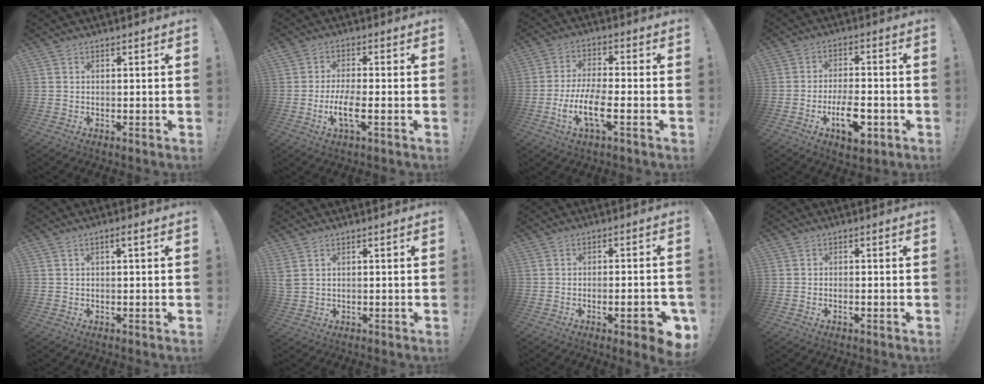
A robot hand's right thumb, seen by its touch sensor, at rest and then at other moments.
{"total": 7.2, "force": [-1.8, 1.8, 6.7], "torque": [-0.142, -0.012, -0.035]}
{"total": 11.2, "force": [-3.7, 3.5, 10.0], "torque": [-0.204, -0.006, -0.068]}
{"total": 11.0, "force": [-4.2, 4.9, 8.9], "torque": [-0.140, 0.010, -0.071]}
{"total": 1.7, "force": [0.1, 0.3, 1.7], "torque": [-0.029, 0.002, 0.000]}
{"total": 2.7, "force": [1.3, 1.4, 1.9], "torque": [-0.050, -0.002, 0.025]}
{"total": 6.4, "force": [-2.5, 1.3, 5.8], "torque": [-0.074, 0.005, -0.036]}
{"total": 0.7, "force": [-0.5, 0.1, 0.5], "torque": [-0.008, 0.000, -0.009]}